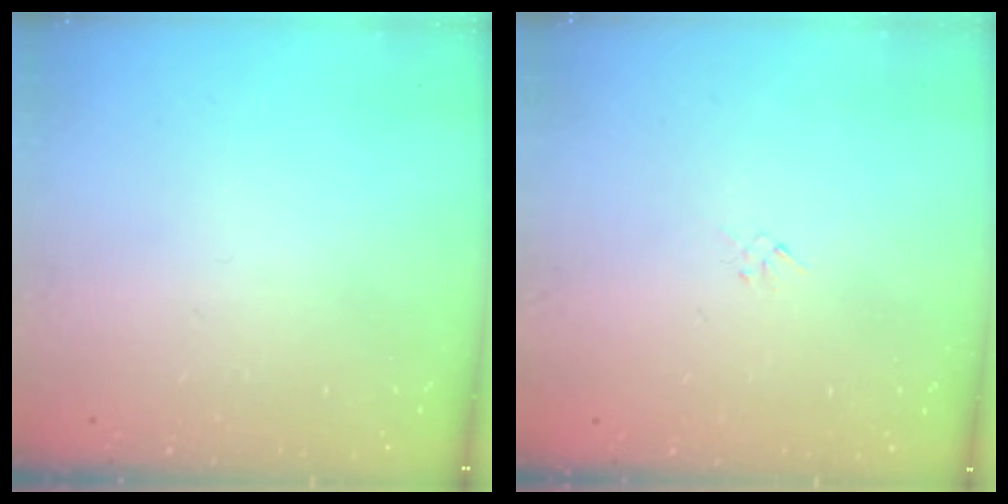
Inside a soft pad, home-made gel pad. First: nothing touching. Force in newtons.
{"total": 1.3, "press": 1.3, "slide": 0.4}